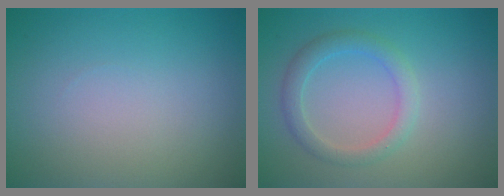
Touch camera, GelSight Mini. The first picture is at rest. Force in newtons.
{"total": 2.3, "press": 2.3, "slide": 0.1}